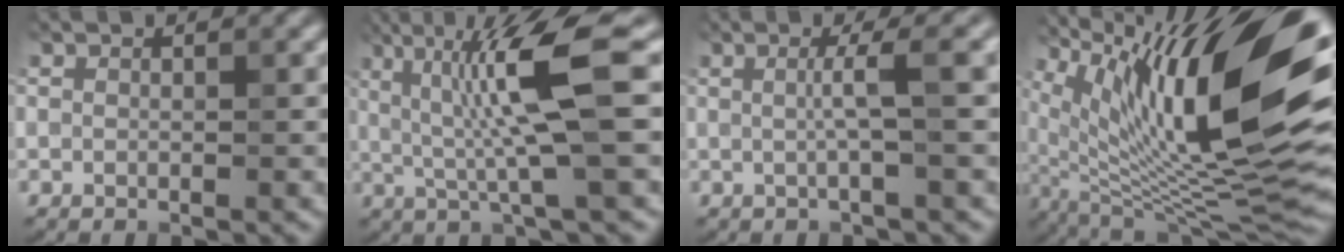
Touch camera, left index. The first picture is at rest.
{"total": 8.3, "force": [1.5, 0.8, 8.2], "torque": [-0.144, 0.004, 0.028]}
{"total": 2.8, "force": [0.3, 0.1, 2.8], "torque": [-0.053, 0.011, 0.001]}
{"total": 18.0, "force": [7.5, 5.8, 15.3], "torque": [-0.245, 0.031, 0.133]}